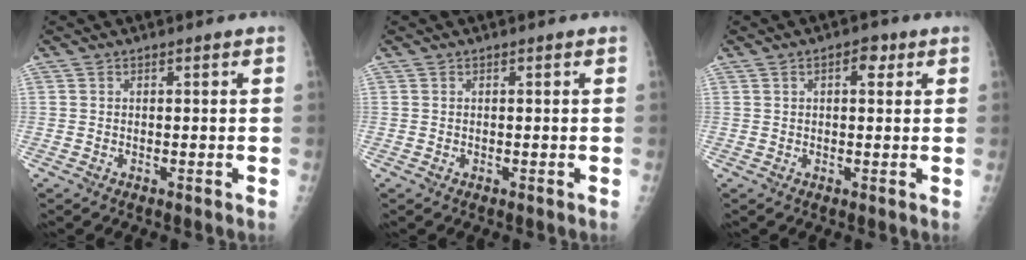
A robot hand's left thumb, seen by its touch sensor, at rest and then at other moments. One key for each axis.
{"total": 0.0}
{"total": 3.1, "fx": 1.3, "fy": 1.6, "fz": 2.3, "tx": -0.023, "ty": 0.000, "tz": 0.015}